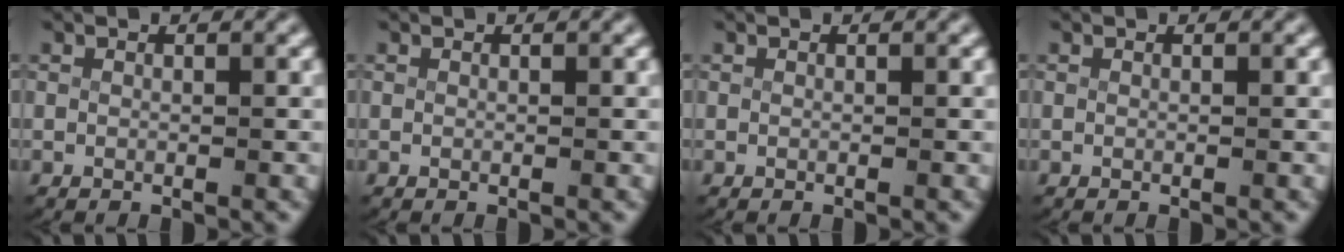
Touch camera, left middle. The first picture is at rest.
{"total": 0.0}
{"total": 0.0}
{"total": 0.0}